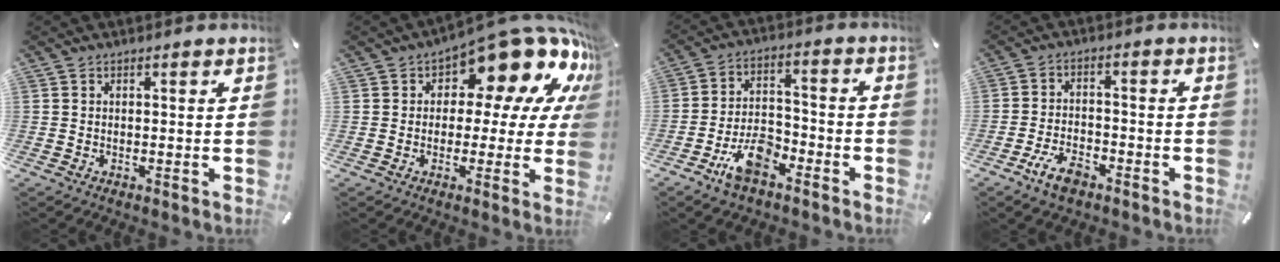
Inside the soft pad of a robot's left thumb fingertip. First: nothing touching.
{"total": 15.6, "force": [9.3, 7.6, 10.0], "torque": [-0.132, -0.079, 0.155]}
{"total": 10.7, "force": [-6.5, 5.5, 6.4], "torque": [-0.122, 0.037, -0.117]}
{"total": 6.7, "force": [-4.3, 3.3, 4.0], "torque": [-0.084, 0.018, -0.081]}